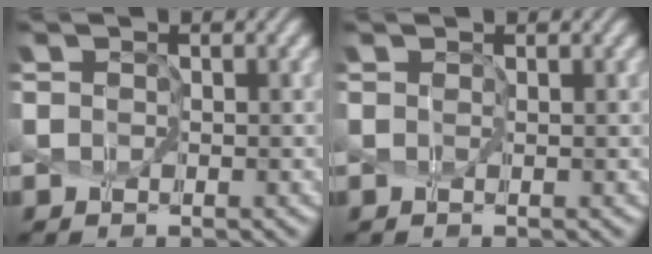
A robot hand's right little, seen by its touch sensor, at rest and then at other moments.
{"total": 1.1, "force": [0.5, -1.0, -0.1], "torque": [0.008, -0.006, 0.009]}